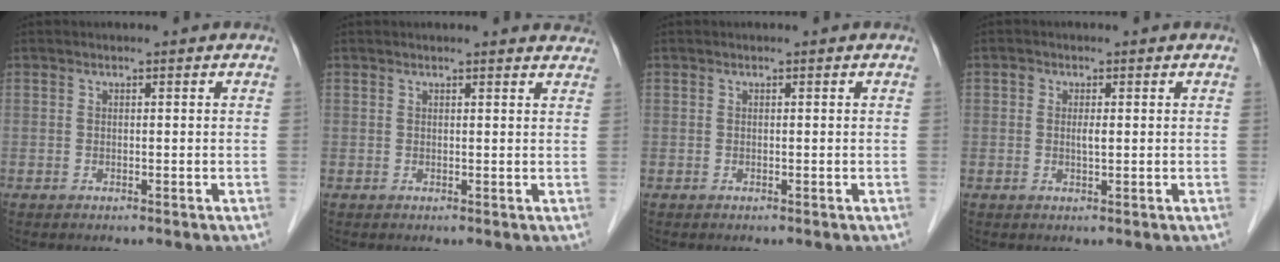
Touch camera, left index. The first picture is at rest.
{"total": 4.4, "force": [4.3, 0.7, 0.9], "torque": [-0.003, -0.005, 0.027]}
{"total": 0.0}
{"total": 1.7, "force": [0.0, 0.7, 1.5], "torque": [-0.028, 0.001, 0.001]}